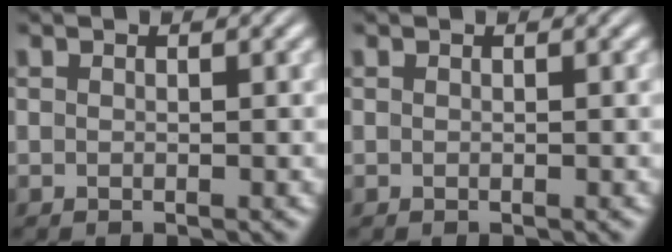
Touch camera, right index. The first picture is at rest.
{"total": 0.0}